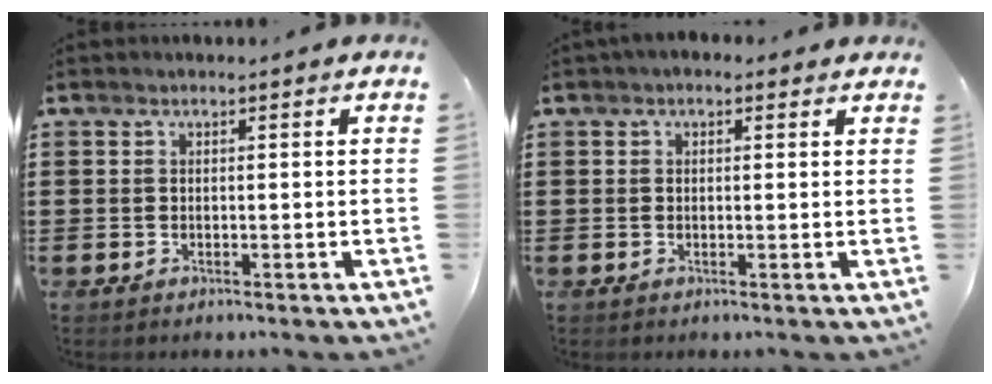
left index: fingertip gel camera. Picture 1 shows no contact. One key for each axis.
{"total": 1.3, "fx": 0.6, "fy": 0.9, "fz": 0.7, "tx": -0.016, "ty": 0.008, "tz": 0.011}